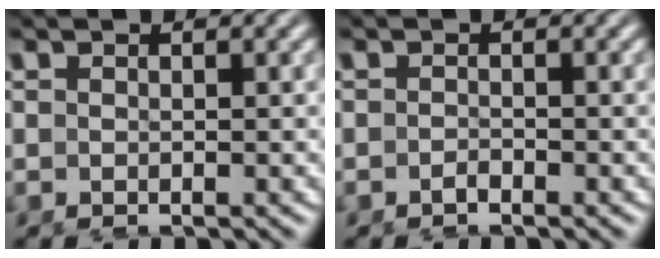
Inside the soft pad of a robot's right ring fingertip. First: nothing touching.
{"total": 0.8, "force": [-0.8, -0.1, 0.1], "torque": [0.003, -0.002, -0.013]}